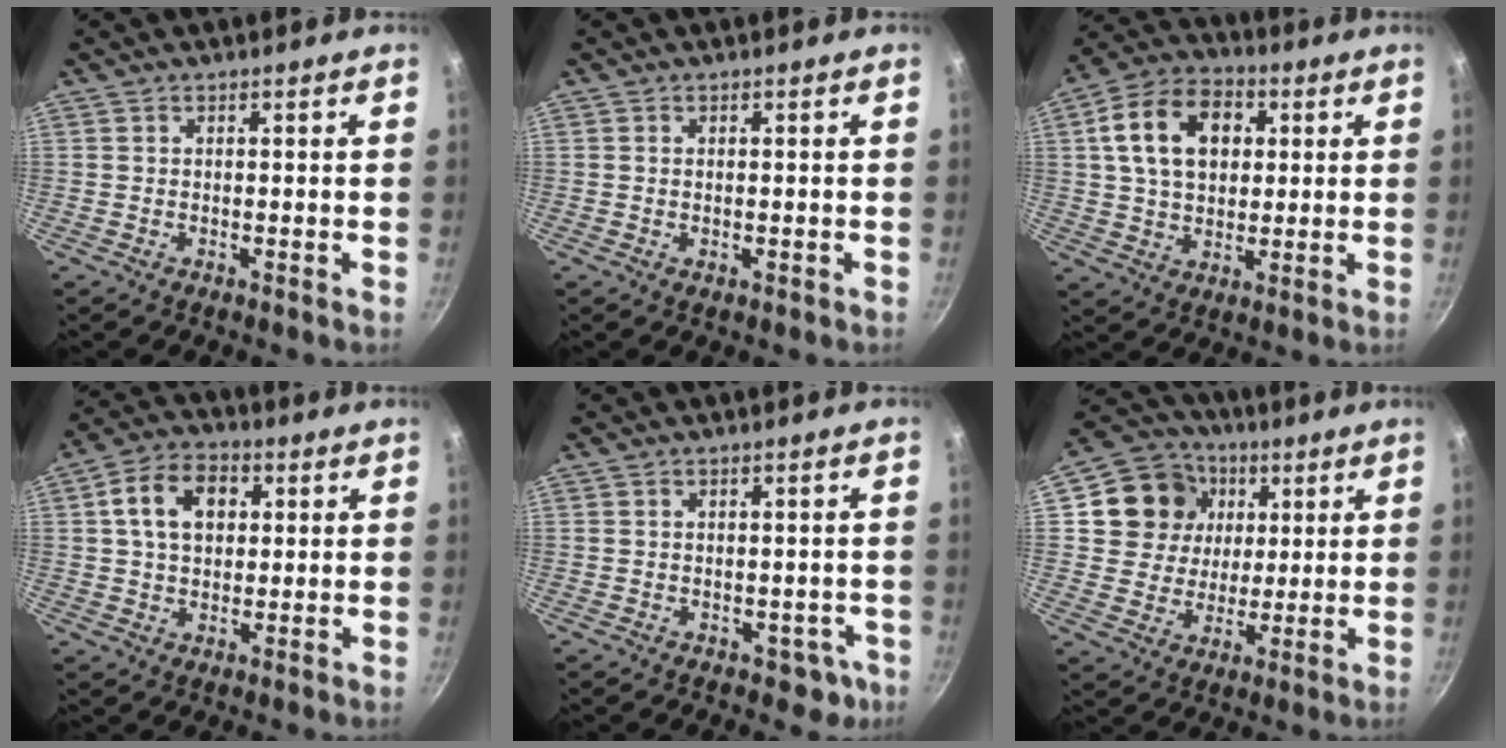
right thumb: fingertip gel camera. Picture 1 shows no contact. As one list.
[{"total": 0.8, "force": [-0.2, 0.4, 0.7], "torque": [-0.010, 0.000, -0.002]}, {"total": 14.7, "force": [3.4, 10.4, 9.9], "torque": [-0.148, 0.014, 0.047]}, {"total": 10.2, "force": [2.3, 7.3, 6.8], "torque": [-0.096, 0.013, 0.028]}, {"total": 4.0, "force": [-1.4, 3.0, 2.3], "torque": [-0.005, 0.023, 0.001]}, {"total": 13.8, "force": [4.0, 12.2, 5.1], "torque": [-0.067, 0.006, 0.064]}]